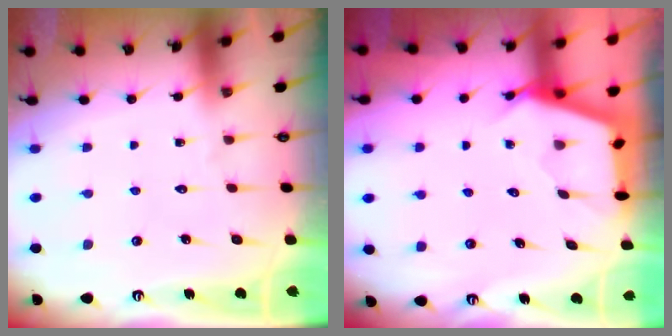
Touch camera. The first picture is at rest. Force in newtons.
{"total": 2.6, "press": 2.6, "slide": 0.3}